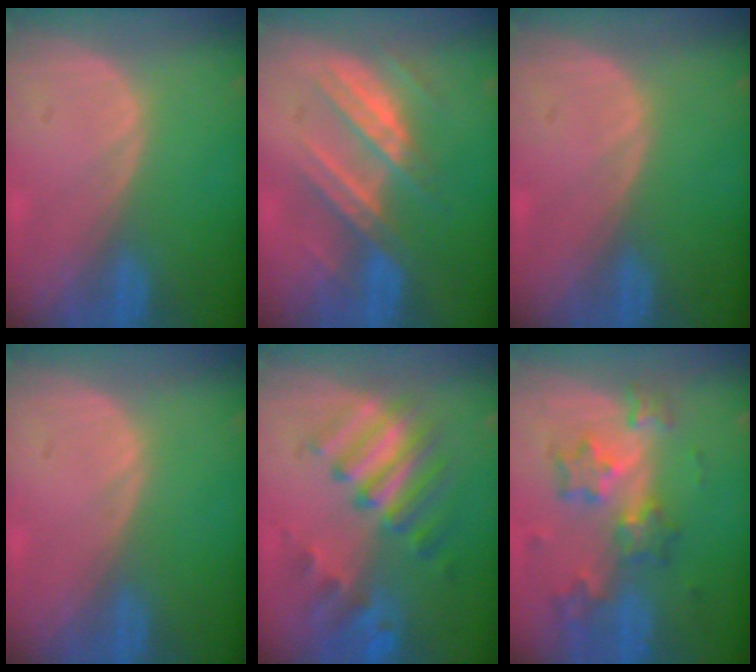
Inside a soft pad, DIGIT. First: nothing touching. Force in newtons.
{"total": 7.3, "press": 7.3, "slide": 1.0}
{"total": 0.0}
{"total": 0.0}
{"total": 9.2, "press": 8.3, "slide": 4.0}
{"total": 8.4, "press": 7.3, "slide": 4.1}